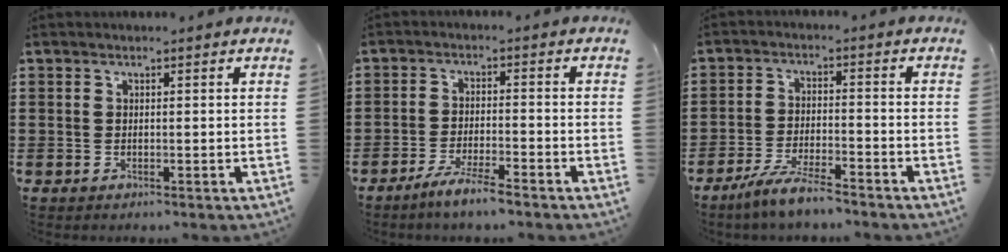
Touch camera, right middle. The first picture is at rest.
{"total": 4.4, "force": [-3.7, -0.2, 2.4], "torque": [-0.055, -0.010, -0.070]}
{"total": 5.7, "force": [-5.0, 0.2, 2.8], "torque": [-0.065, -0.011, -0.095]}